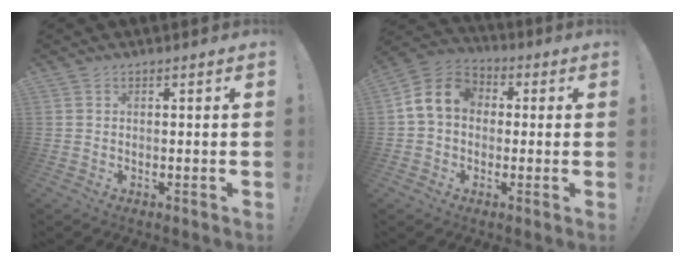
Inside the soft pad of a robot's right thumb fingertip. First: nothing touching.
{"total": 10.7, "force": [1.2, 8.6, 6.2], "torque": [-0.107, 0.016, 0.027]}